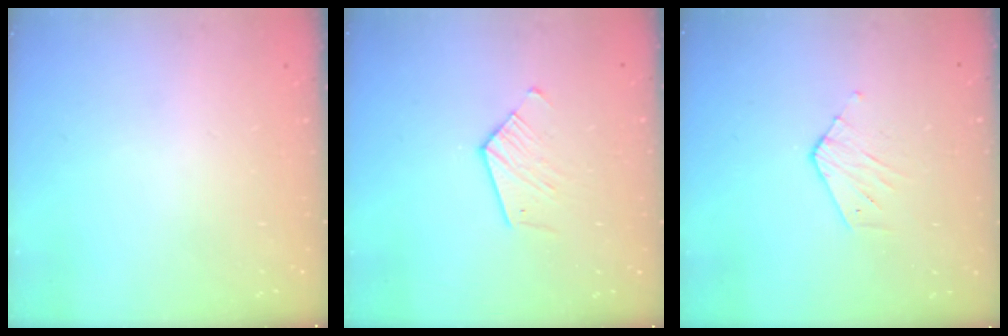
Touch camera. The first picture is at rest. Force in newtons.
{"total": 6.6, "press": 6.6, "slide": 0.2}
{"total": 3.3, "press": 3.3, "slide": 0.3}